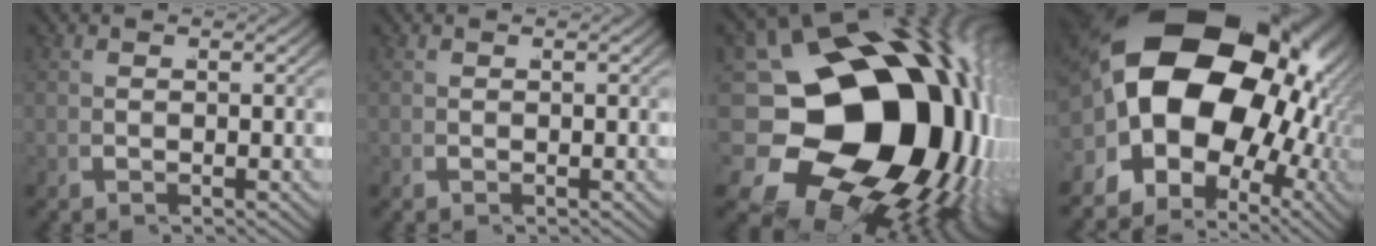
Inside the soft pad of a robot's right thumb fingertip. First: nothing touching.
{"total": 0.0}
{"total": 32.9, "force": [-1.4, 22.5, 24.0], "torque": [-0.399, -0.064, -0.002]}
{"total": 25.2, "force": [2.3, 17.4, 18.0], "torque": [-0.324, -0.029, 0.037]}